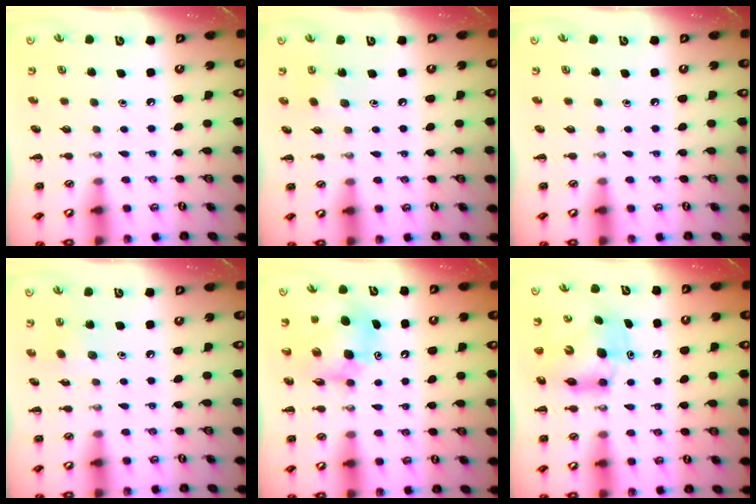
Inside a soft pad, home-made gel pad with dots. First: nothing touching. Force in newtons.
{"total": 5.2, "press": 4.9, "slide": 1.7}
{"total": 0.0}
{"total": 5.7, "press": 5.5, "slide": 1.5}
{"total": 8.4, "press": 8.1, "slide": 2.3}
{"total": 8.3, "press": 8.1, "slide": 1.6}